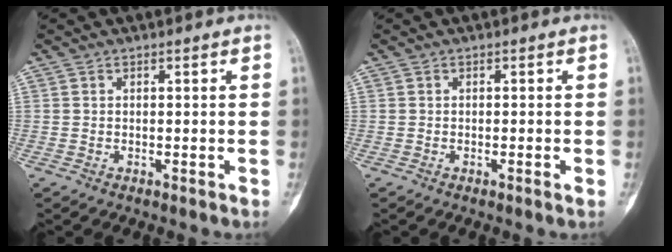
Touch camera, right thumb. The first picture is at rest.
{"total": 0.8, "force": [-0.3, 0.0, 0.7], "torque": [-0.013, -0.001, -0.003]}